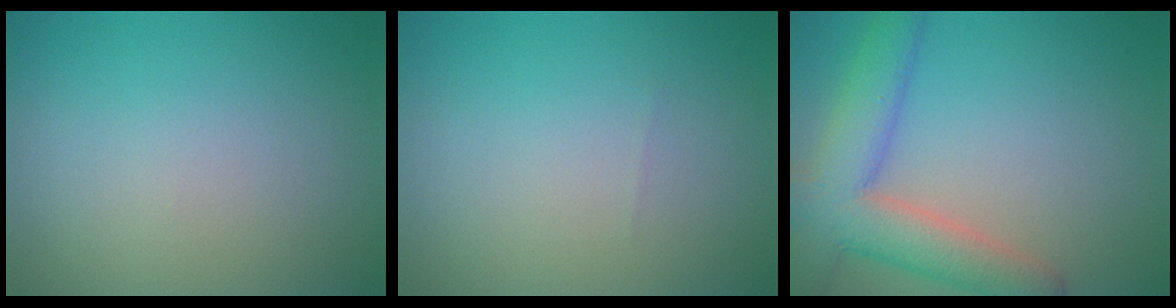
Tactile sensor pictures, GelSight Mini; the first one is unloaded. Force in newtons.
{"total": 0.0}
{"total": 7.5, "press": 7.5, "slide": 0.4}